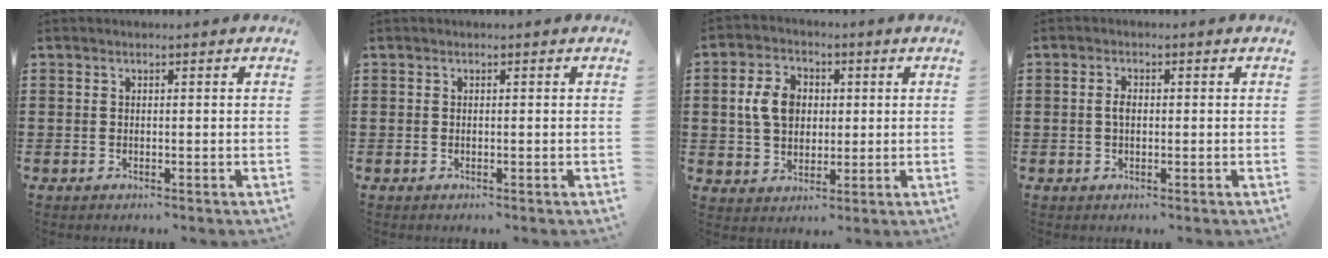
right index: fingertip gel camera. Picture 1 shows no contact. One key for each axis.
{"total": 0.0}
{"total": 6.9, "fx": 0.9, "fy": 5.3, "fz": 4.4, "tx": -0.114, "ty": 0.014, "tz": 0.010}
{"total": 2.0, "fx": 0.0, "fy": 1.1, "fz": 1.7, "tx": -0.034, "ty": 0.005, "tz": -0.002}